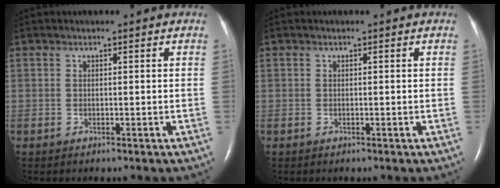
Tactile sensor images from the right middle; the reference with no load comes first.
{"total": 0.0}